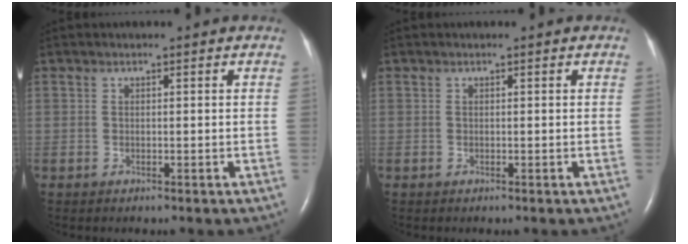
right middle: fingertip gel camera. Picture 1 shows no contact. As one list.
[{"total": 0.0}]